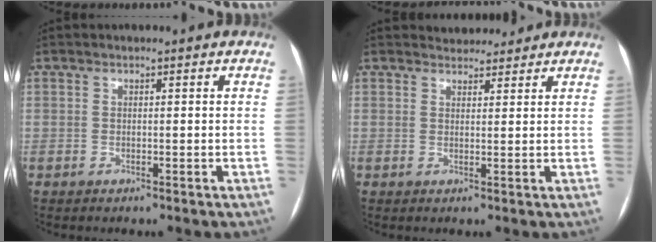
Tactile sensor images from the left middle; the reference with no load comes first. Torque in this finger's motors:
{"motor_torque": [0.01, 0.01, -0.07, -0.01]}